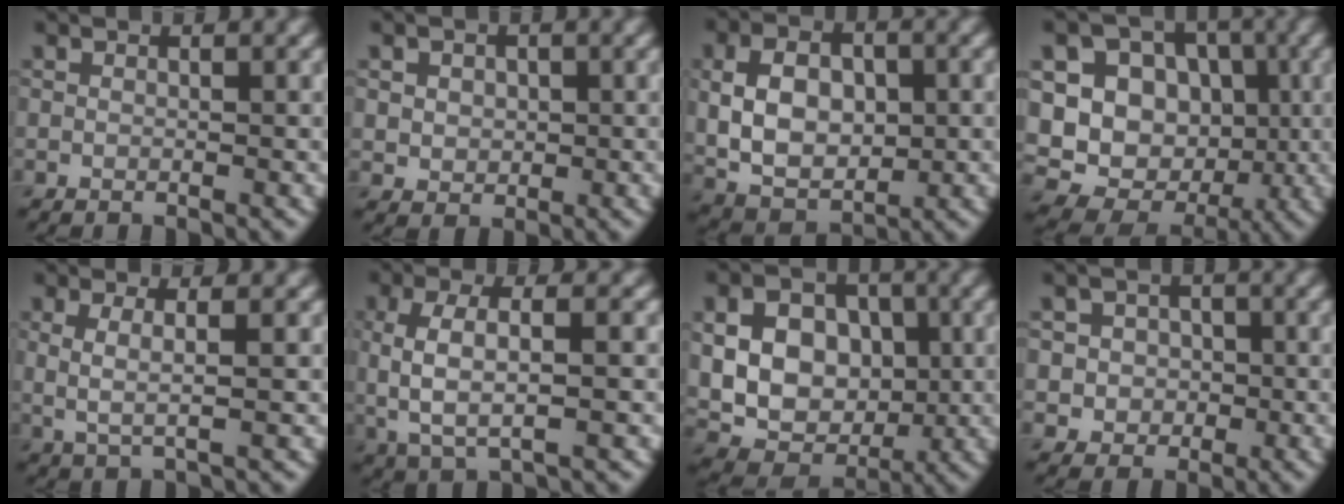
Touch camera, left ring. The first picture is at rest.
{"total": 2.5, "force": [0.7, 2.0, 1.2], "torque": [-0.025, 0.005, 0.016]}
{"total": 7.1, "force": [-0.1, 4.6, 5.4], "torque": [-0.099, 0.001, -0.001]}
{"total": 14.8, "force": [0.6, 13.3, 6.5], "torque": [-0.150, 0.045, -0.001]}
{"total": 2.5, "force": [0.4, 0.7, 2.3], "torque": [-0.046, -0.003, 0.006]}
{"total": 5.2, "force": [0.0, 2.1, 4.7], "torque": [-0.094, 0.002, 0.000]}
{"total": 11.7, "force": [1.3, 9.2, 7.1], "torque": [-0.132, 0.025, 0.022]}
{"total": 4.1, "force": [0.4, 3.9, 1.4], "torque": [-0.010, 0.012, -0.004]}